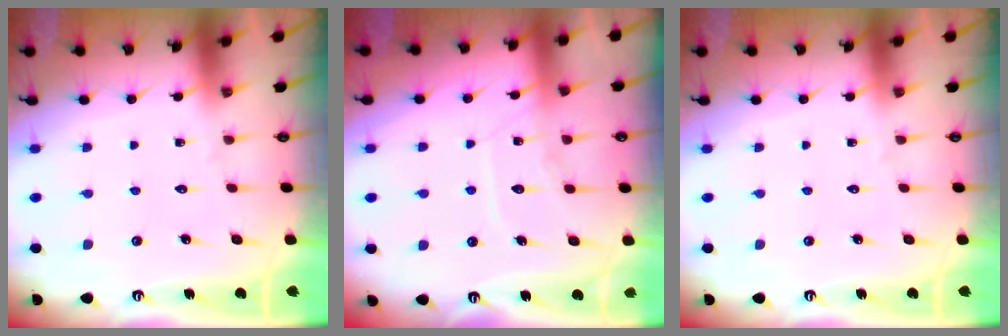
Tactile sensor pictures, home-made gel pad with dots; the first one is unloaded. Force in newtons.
{"total": 8.0, "press": 8.0, "slide": 0.6}
{"total": 0.0}